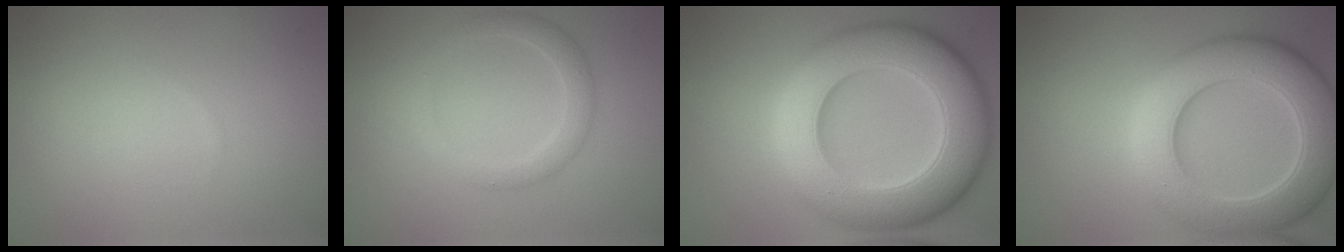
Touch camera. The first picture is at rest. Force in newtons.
{"total": 2.4, "press": 2.4, "slide": 0.1}
{"total": 13.3, "press": 13.1, "slide": 2.2}
{"total": 9.9, "press": 9.8, "slide": 0.4}